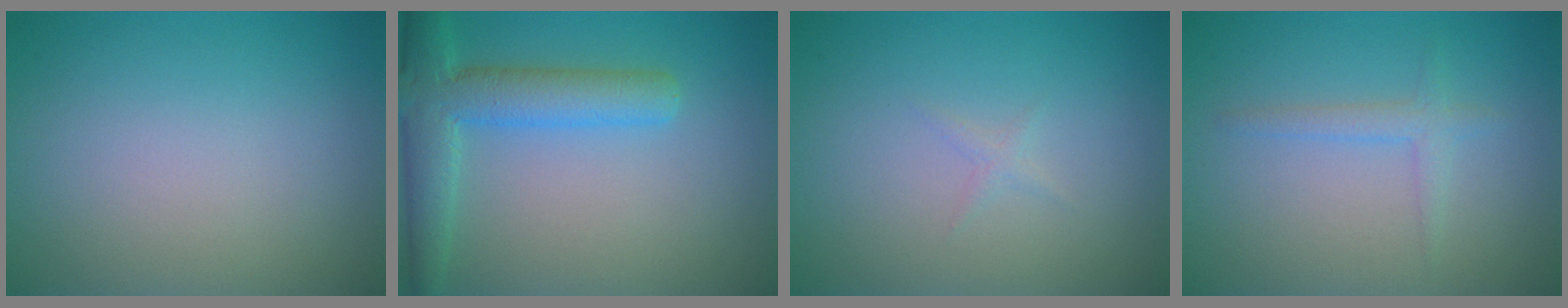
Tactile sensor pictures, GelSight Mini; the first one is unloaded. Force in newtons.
{"total": 5.4, "press": 5.4, "slide": 0.3}
{"total": 0.6, "press": 0.6, "slide": 0.0}
{"total": 1.5, "press": 1.5, "slide": 0.0}